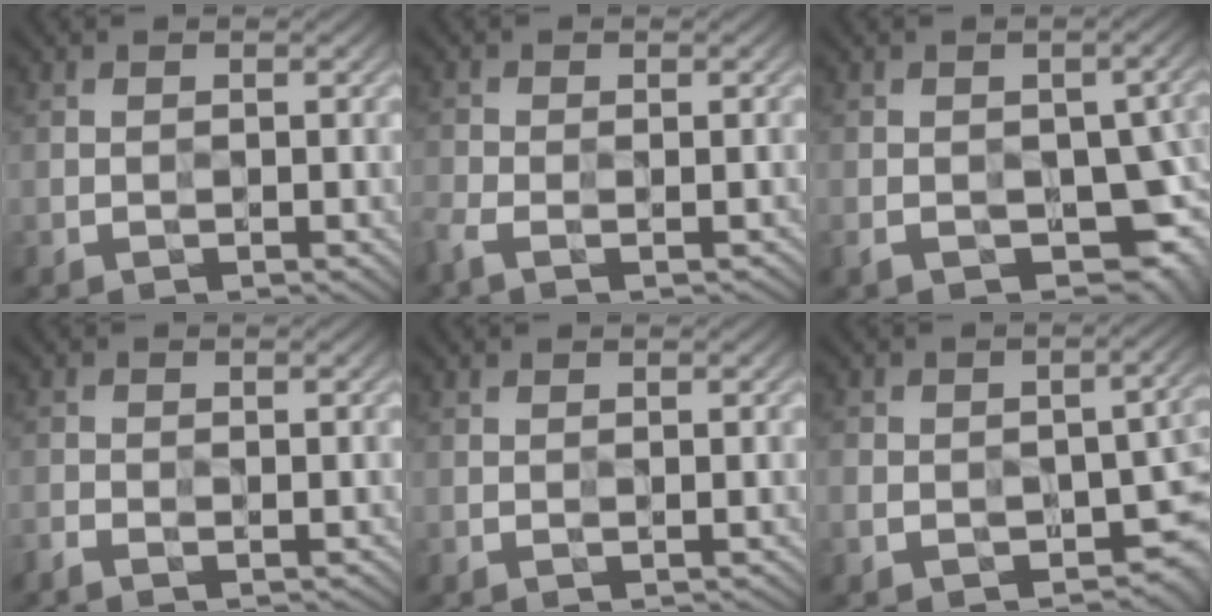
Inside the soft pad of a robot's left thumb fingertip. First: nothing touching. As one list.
[{"total": 3.2, "force": [-2.2, 1.0, 2.0], "torque": [-0.045, -0.010, -0.048]}, {"total": 9.6, "force": [-3.4, 5.5, 7.1], "torque": [-0.105, -0.022, -0.044]}, {"total": 1.9, "force": [-1.6, 0.5, 0.9], "torque": [-0.016, -0.006, -0.031]}, {"total": 0.0}, {"total": 8.7, "force": [-3.6, 5.3, 5.9], "torque": [-0.093, -0.030, -0.054]}]